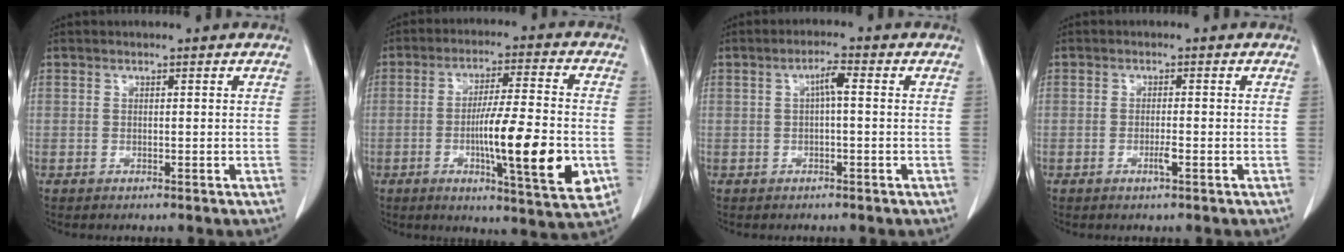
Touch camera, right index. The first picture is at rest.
{"total": 15.6, "force": [-3.4, 1.3, 15.2], "torque": [-0.235, -0.014, -0.051]}
{"total": 2.6, "force": [0.3, 0.3, 2.6], "torque": [-0.045, 0.006, 0.005]}
{"total": 1.7, "force": [-0.7, 0.0, 1.5], "torque": [-0.026, 0.000, -0.011]}